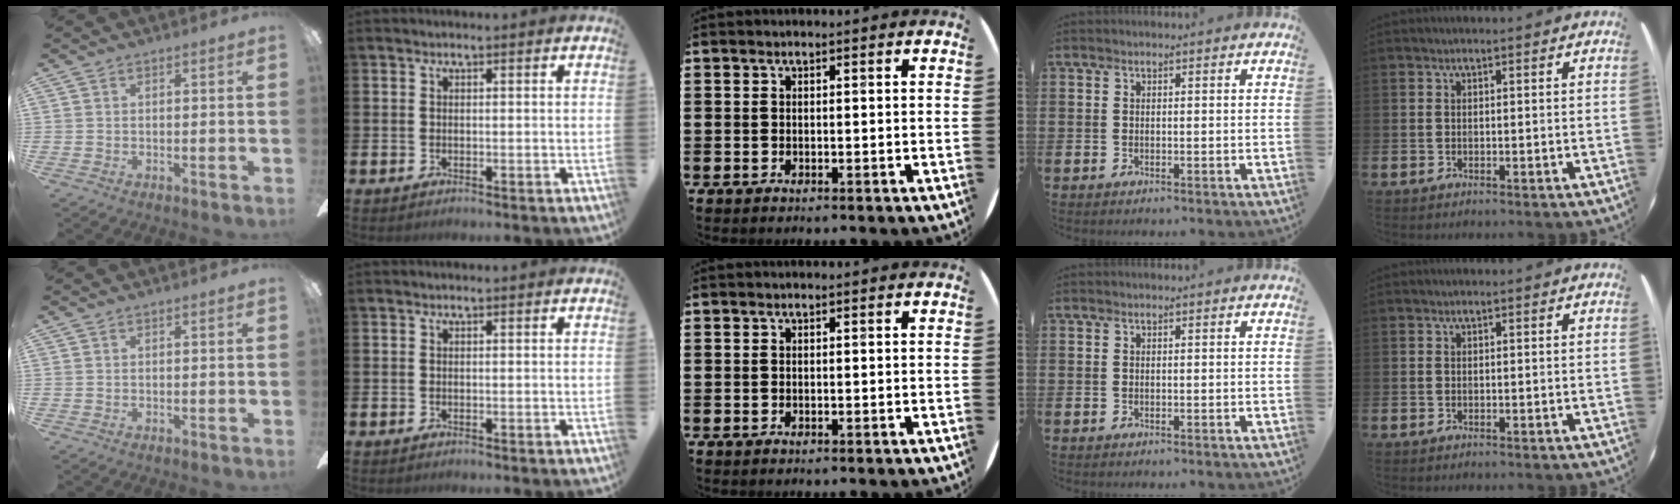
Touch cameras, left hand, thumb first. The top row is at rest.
{}